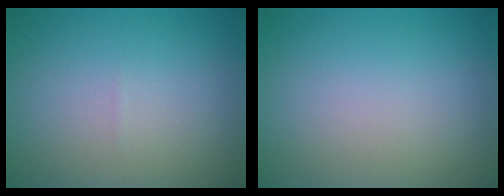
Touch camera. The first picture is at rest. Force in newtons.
{"total": 0.0}